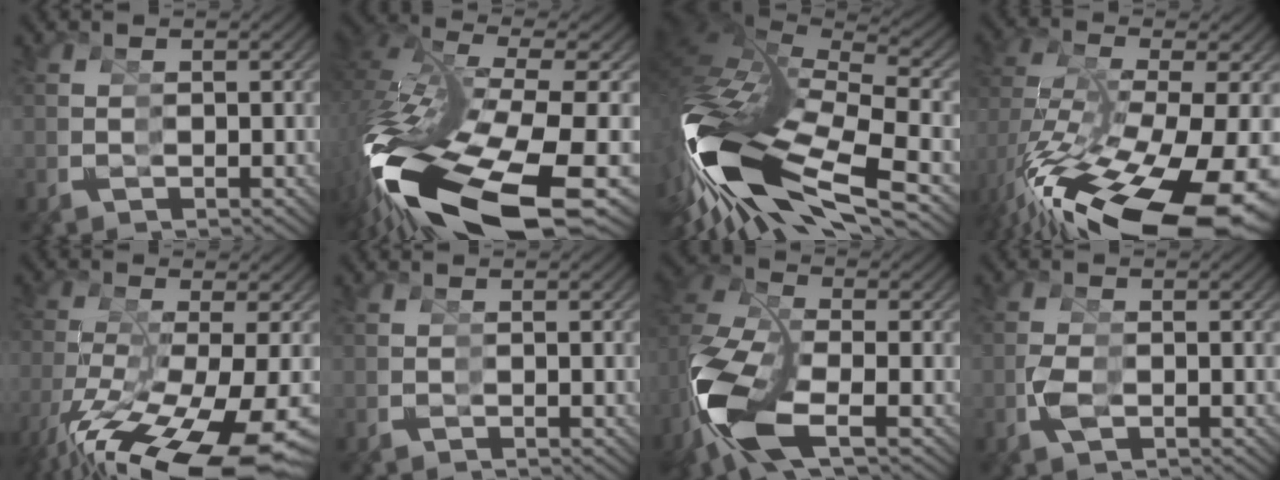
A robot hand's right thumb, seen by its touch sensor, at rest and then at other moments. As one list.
[{"total": 17.6, "force": [-5.4, 9.5, 13.8], "torque": [-0.332, -0.062, -0.050]}, {"total": 19.9, "force": [-3.5, 11.2, 16.1], "torque": [-0.357, -0.047, -0.036]}, {"total": 15.1, "force": [-5.5, 8.2, 11.4], "torque": [-0.233, -0.062, -0.044]}, {"total": 12.4, "force": [-4.8, 6.0, 9.7], "torque": [-0.191, -0.051, -0.041]}, {"total": 0.0}, {"total": 12.2, "force": [-3.4, 7.4, 9.0], "torque": [-0.223, -0.058, -0.039]}, {"total": 2.6, "force": [-1.3, 1.8, 1.4], "torque": [-0.052, -0.018, -0.020]}]